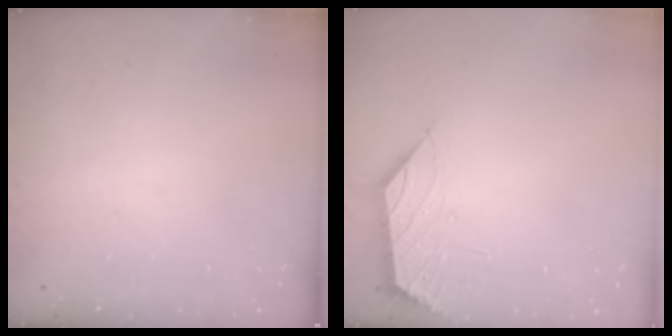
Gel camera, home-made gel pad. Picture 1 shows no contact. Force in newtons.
{"total": 1.4, "press": 1.3, "slide": 0.5}